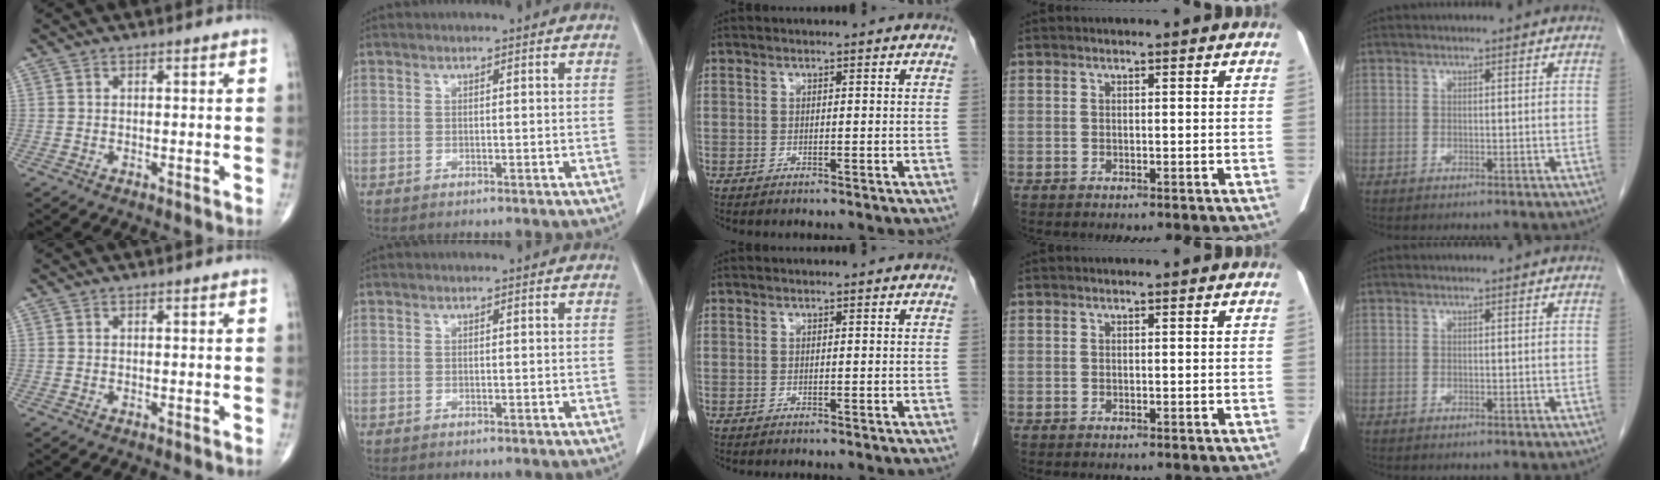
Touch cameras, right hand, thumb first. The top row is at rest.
{}